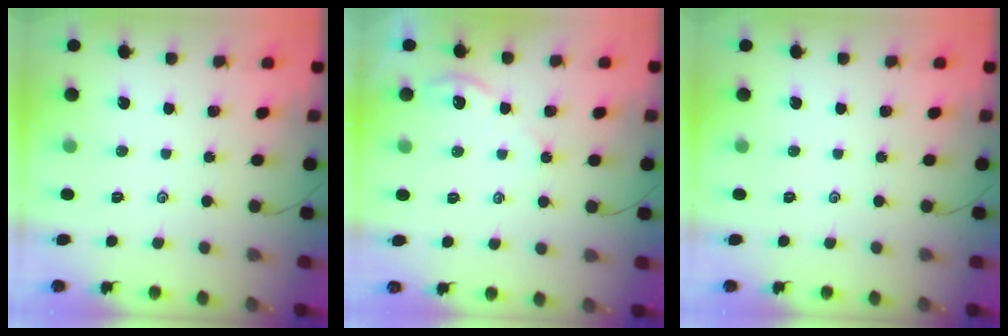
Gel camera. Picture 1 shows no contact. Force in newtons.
{"total": 2.9, "press": 2.9, "slide": 0.3}
{"total": 0.0}